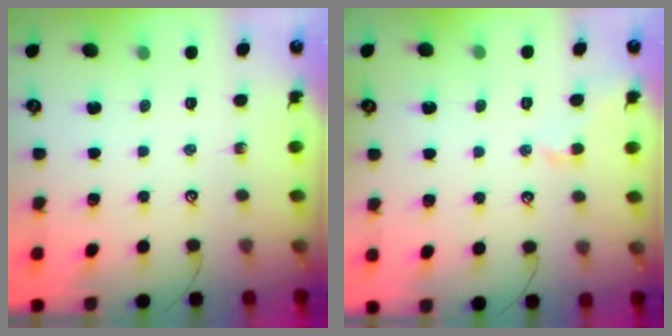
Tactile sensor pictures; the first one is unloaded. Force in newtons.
{"total": 0.8, "press": 0.8, "slide": 0.1}